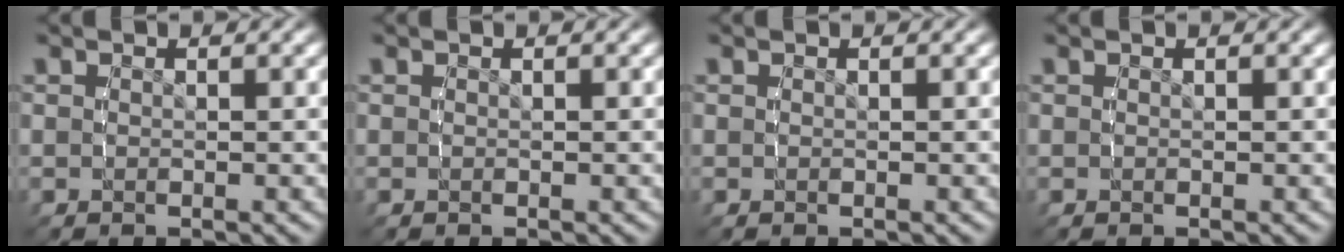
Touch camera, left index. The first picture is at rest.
{"total": 0.0}
{"total": 0.0}
{"total": 0.0}